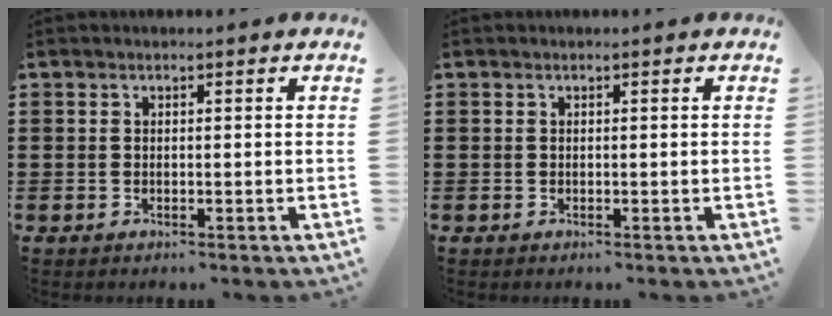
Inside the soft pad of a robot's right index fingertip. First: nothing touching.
{"total": 0.0}